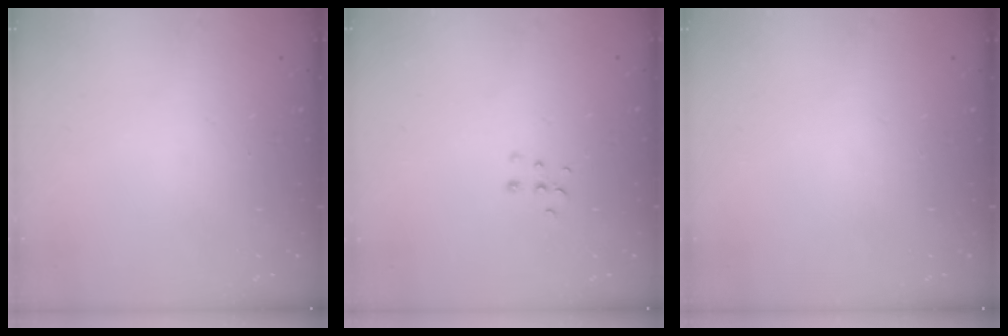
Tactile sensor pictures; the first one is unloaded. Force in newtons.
{"total": 4.4, "press": 4.4, "slide": 0.3}
{"total": 0.0}